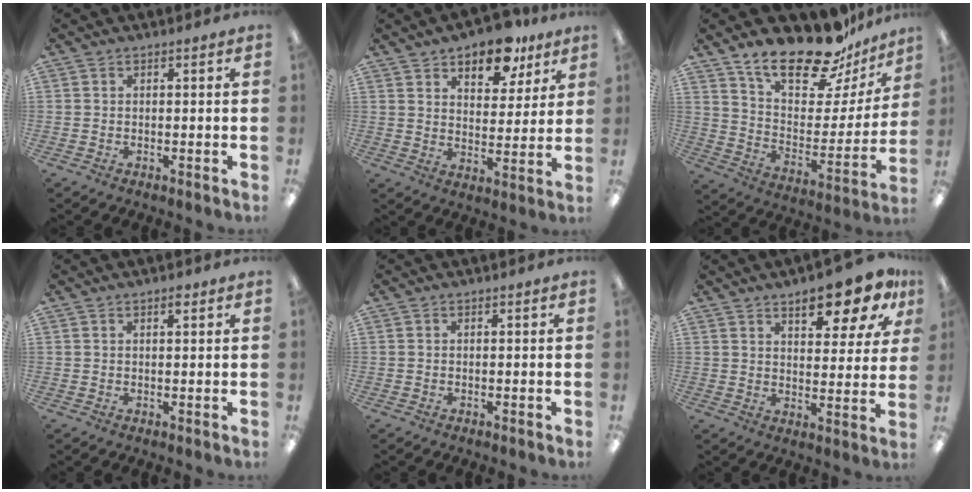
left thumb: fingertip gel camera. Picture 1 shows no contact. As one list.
[{"total": 11.8, "force": [8.8, 5.5, 5.6], "torque": [-0.072, -0.045, 0.153]}, {"total": 21.6, "force": [17.2, 7.9, 10.4], "torque": [-0.167, -0.120, 0.297]}, {"total": 1.5, "force": [1.1, 0.4, 0.9], "torque": [-0.011, -0.003, 0.018]}, {"total": 0.0}, {"total": 13.1, "force": [8.6, 4.6, 8.8], "torque": [-0.105, -0.047, 0.140]}]